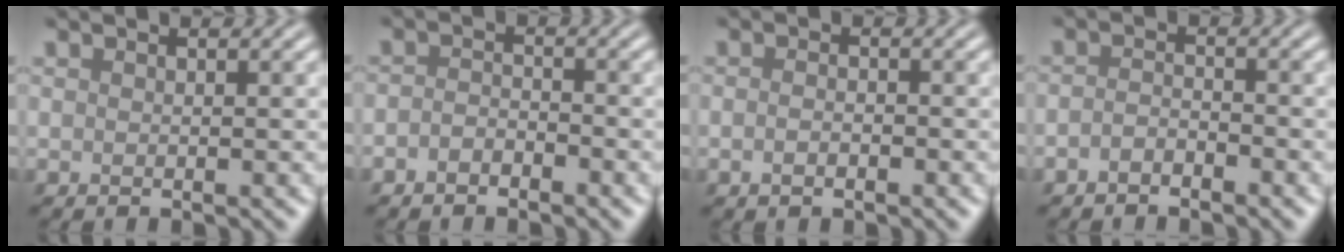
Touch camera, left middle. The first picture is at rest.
{"total": 1.6, "force": [-1.1, 0.8, 0.8], "torque": [-0.017, 0.002, -0.024]}
{"total": 1.3, "force": [-0.5, 0.6, 1.0], "torque": [-0.020, 0.000, -0.013]}
{"total": 1.4, "force": [-1.1, 0.5, 0.8], "torque": [-0.017, 0.003, -0.025]}